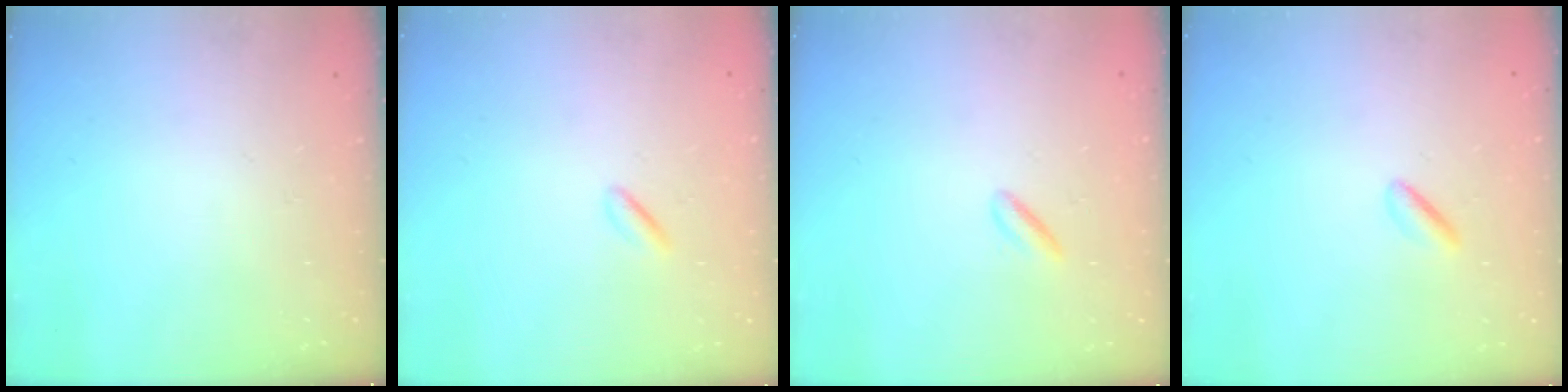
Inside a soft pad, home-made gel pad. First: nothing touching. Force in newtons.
{"total": 0.6, "press": 0.3, "slide": 0.5}
{"total": 1.8, "press": 1.6, "slide": 0.8}
{"total": 0.9, "press": 0.6, "slide": 0.7}